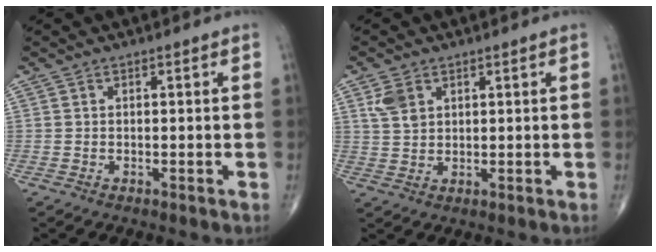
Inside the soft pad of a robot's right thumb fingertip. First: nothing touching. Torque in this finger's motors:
{"motor_torque": [0.30, 1.42, 0.47, 0.18, 0.08]}